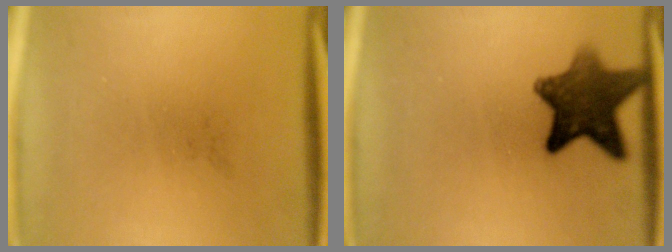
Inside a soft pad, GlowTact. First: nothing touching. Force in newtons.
{"total": 10.4}